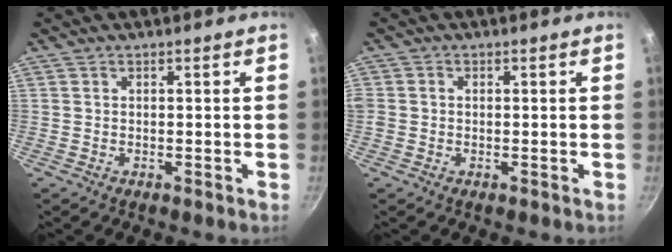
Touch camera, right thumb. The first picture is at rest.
{"total": 1.6, "force": [-0.1, 1.5, 0.7], "torque": [-0.010, 0.004, -0.005]}